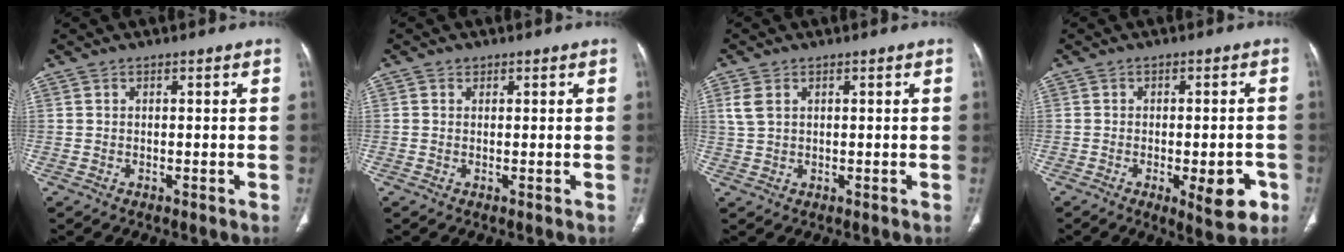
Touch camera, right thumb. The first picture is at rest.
{"total": 0.5, "force": [0.3, 0.4, -0.1], "torque": [0.009, 0.001, 0.003]}
{"total": 3.0, "force": [1.0, 2.0, 2.0], "torque": [-0.053, 0.006, 0.027]}
{"total": 8.0, "force": [-3.1, 2.9, 6.8], "torque": [-0.075, 0.008, -0.034]}